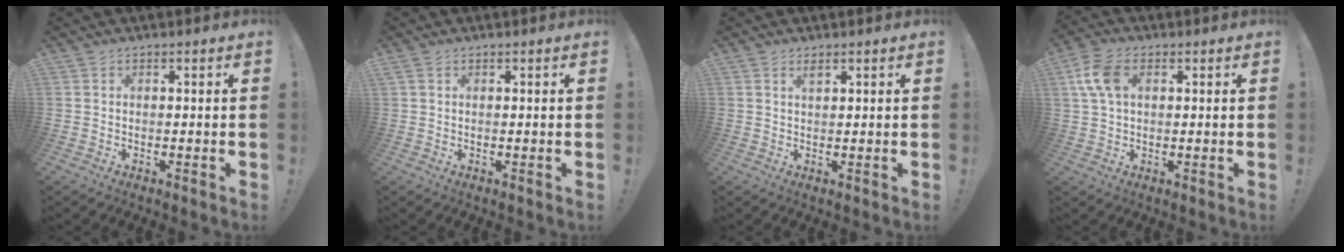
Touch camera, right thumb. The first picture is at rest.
{"total": 0.9, "force": [0.6, 0.4, 0.6], "torque": [-0.020, 0.005, 0.013]}
{"total": 1.6, "force": [1.2, 0.3, 1.0], "torque": [-0.007, -0.009, 0.019]}
{"total": 9.0, "force": [2.3, 5.8, 6.6], "torque": [-0.141, 0.009, 0.046]}